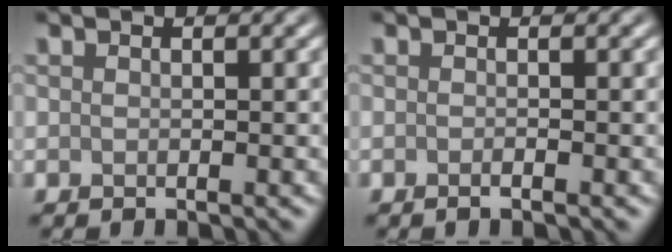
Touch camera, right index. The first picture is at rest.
{"total": 0.8, "force": [-0.3, 0.2, 0.7], "torque": [-0.006, -0.004, -0.009]}